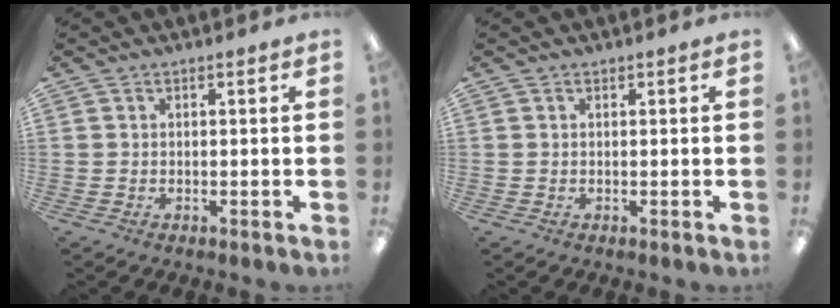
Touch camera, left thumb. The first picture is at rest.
{"total": 0.0}